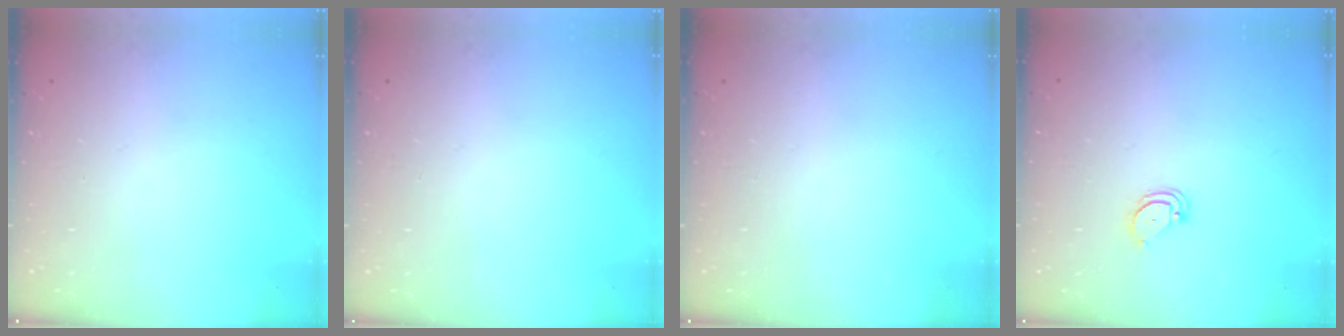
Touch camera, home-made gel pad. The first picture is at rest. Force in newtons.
{"total": 0.0}
{"total": 0.0}
{"total": 3.0, "press": 3.0, "slide": 0.2}